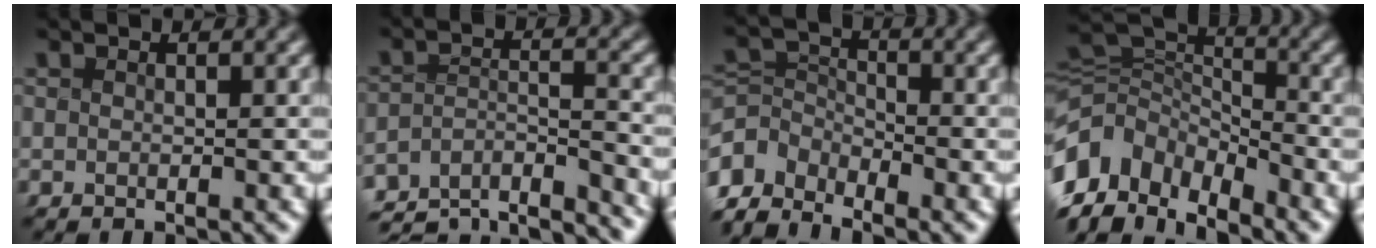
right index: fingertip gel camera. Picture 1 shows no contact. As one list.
[{"total": 11.6, "force": [-10.6, 3.3, 3.4], "torque": [-0.035, -0.027, -0.168]}, {"total": 5.5, "force": [-2.4, 4.6, 1.9], "torque": [-0.056, -0.022, -0.046]}, {"total": 13.3, "force": [-4.2, 10.7, 6.7], "torque": [-0.157, -0.039, -0.073]}]